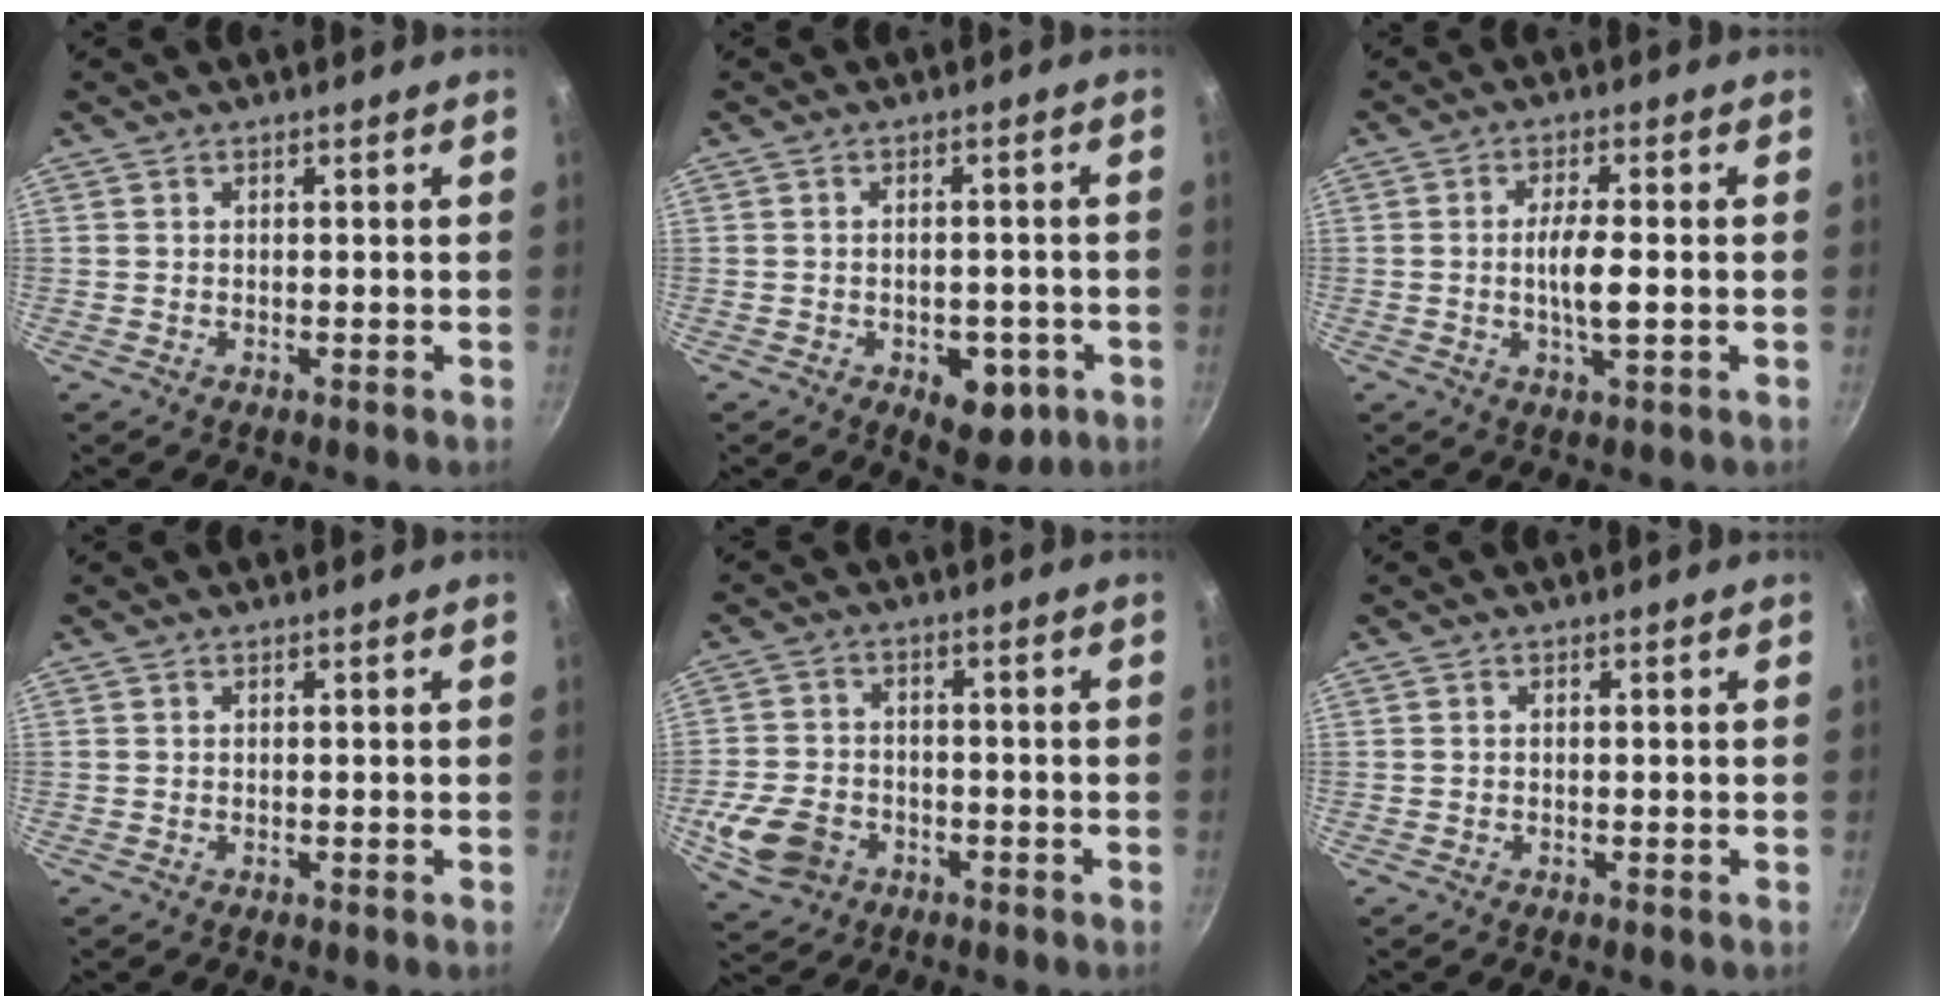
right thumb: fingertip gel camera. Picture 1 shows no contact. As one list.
[{"total": 7.9, "force": [-3.0, 4.6, 5.7], "torque": [-0.041, 0.007, -0.030]}, {"total": 6.0, "force": [-0.7, 1.3, 5.8], "torque": [-0.113, 0.004, -0.014]}, {"total": 0.0}, {"total": 9.8, "force": [-3.7, 7.3, 5.3], "torque": [-0.099, 0.021, -0.066]}, {"total": 0.0}]